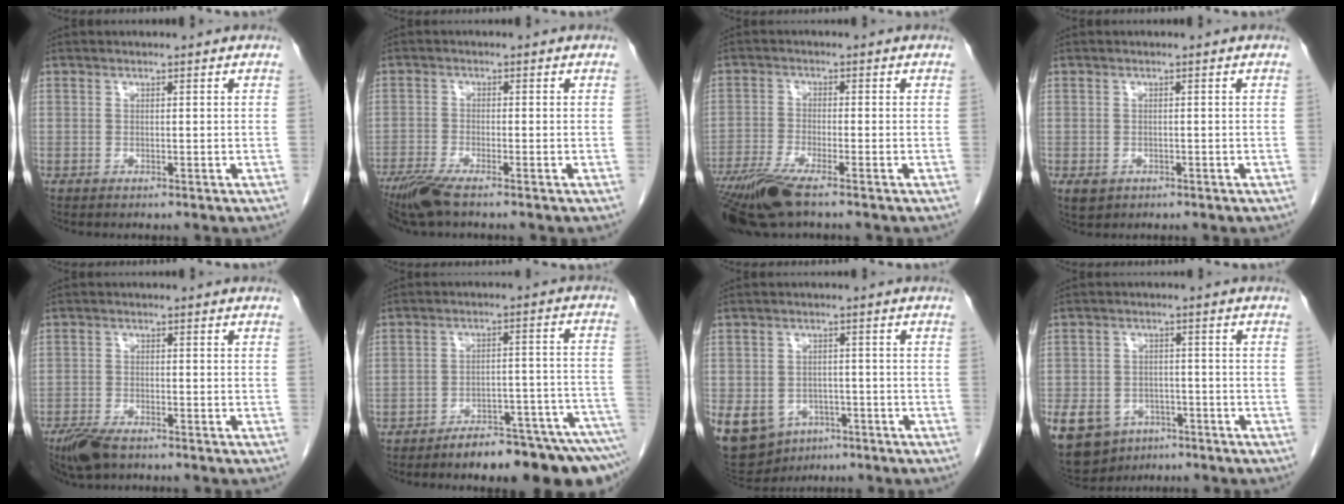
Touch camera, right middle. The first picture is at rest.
{"total": 5.2, "force": [-3.9, 0.3, 3.3], "torque": [-0.068, -0.015, -0.077]}
{"total": 8.0, "force": [-5.9, 0.5, 5.4], "torque": [-0.105, -0.021, -0.109]}
{"total": 2.1, "force": [-0.9, 1.6, 0.9], "torque": [-0.016, 0.000, -0.004]}
{"total": 5.7, "force": [-4.4, 1.7, 3.2], "torque": [-0.060, -0.010, -0.079]}
{"total": 13.4, "force": [-11.4, 1.7, 6.8], "torque": [-0.043, 0.038, -0.155]}
{"total": 19.5, "force": [-8.9, 15.4, 8.0], "torque": [-0.252, -0.004, -0.116]}
{"total": 16.4, "force": [-8.5, 12.3, 6.6], "torque": [-0.187, -0.002, -0.117]}